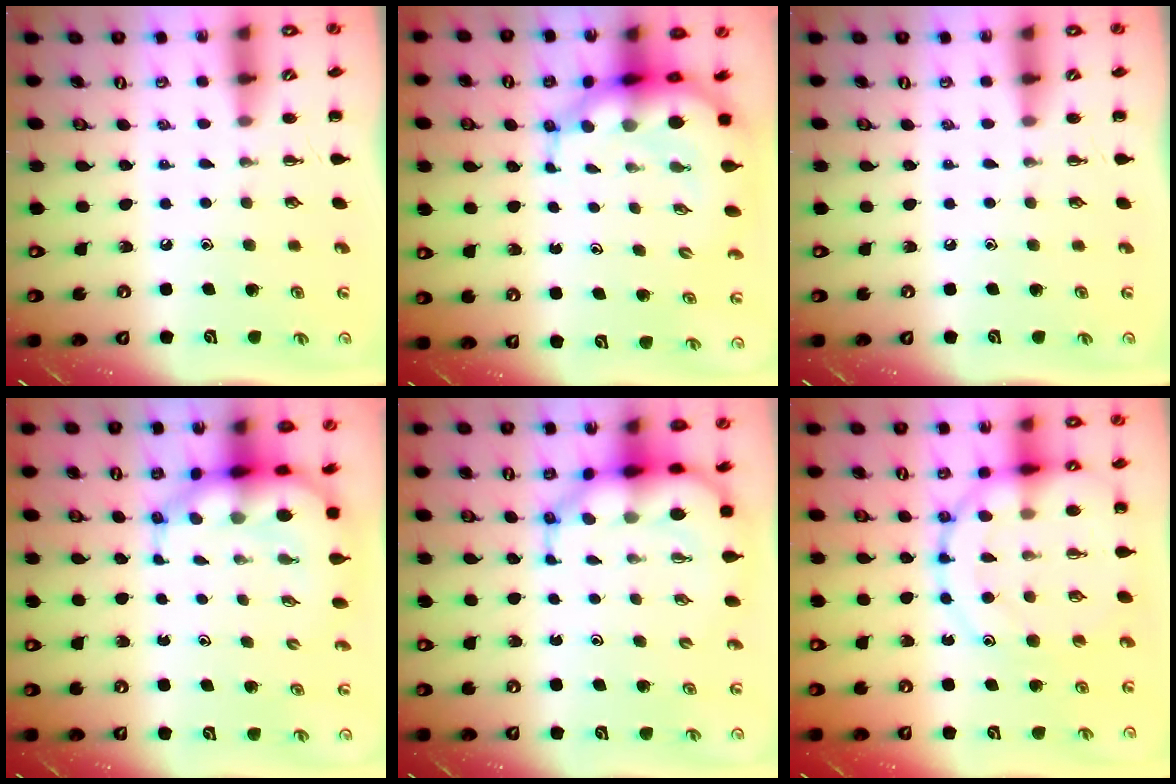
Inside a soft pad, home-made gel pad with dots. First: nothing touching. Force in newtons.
{"total": 9.3, "press": 8.9, "slide": 2.8}
{"total": 0.0}
{"total": 8.7, "press": 8.3, "slide": 2.5}
{"total": 7.2, "press": 6.8, "slide": 2.2}
{"total": 18.3, "press": 18.2, "slide": 2.1}